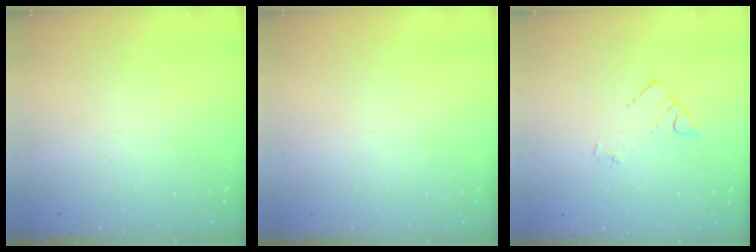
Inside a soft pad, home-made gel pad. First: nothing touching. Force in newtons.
{"total": 0.0}
{"total": 3.8, "press": 3.7, "slide": 0.6}